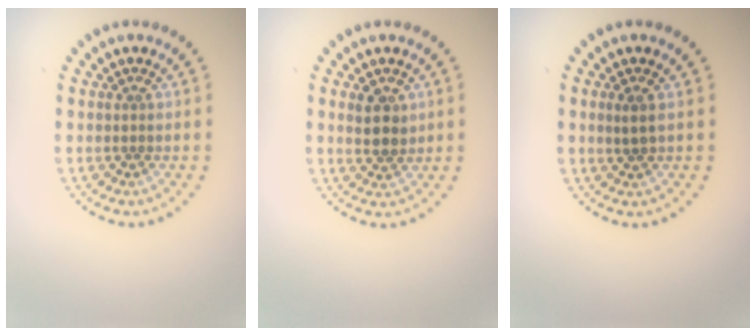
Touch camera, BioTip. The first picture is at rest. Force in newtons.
{"total": 2.3, "press": 2.2, "slide": 0.8}
{"total": 0.8, "press": 0.6, "slide": 0.6}